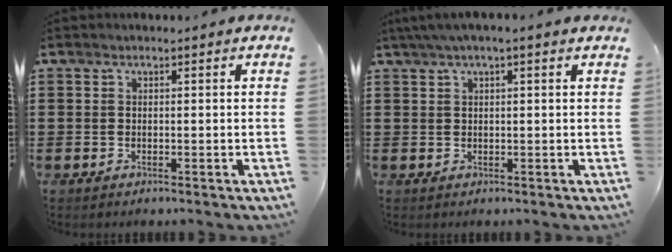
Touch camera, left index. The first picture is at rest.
{"total": 1.9, "force": [1.0, 0.1, 1.6], "torque": [-0.032, 0.000, 0.018]}